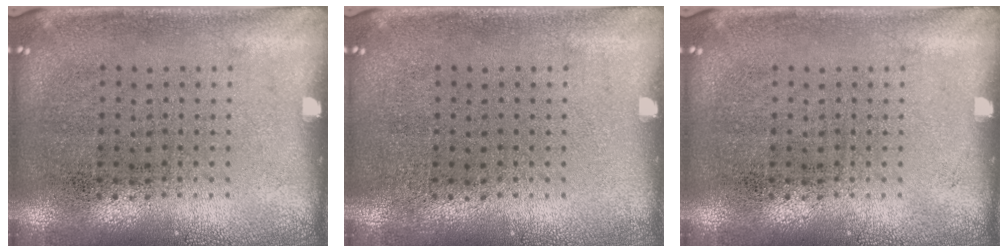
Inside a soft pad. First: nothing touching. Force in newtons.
{"total": 0.0}
{"total": 0.0}